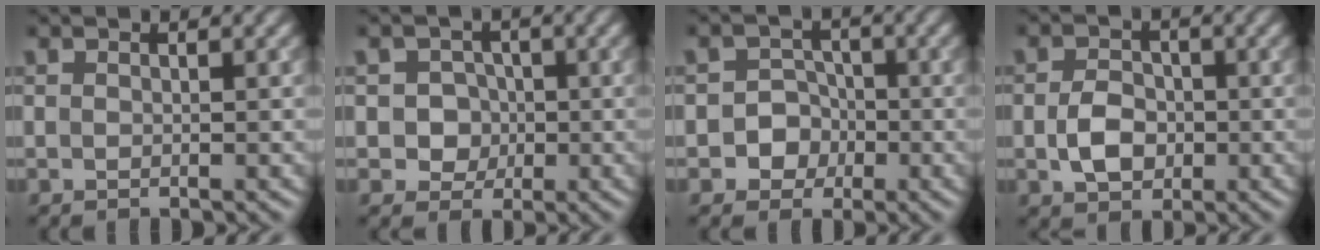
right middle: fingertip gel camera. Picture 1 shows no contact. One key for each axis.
{"total": 2.8, "fx": -0.1, "fy": 2.6, "fz": 1.1, "tx": 0.006, "ty": 0.006, "tz": -0.015}
{"total": 3.6, "fx": -1.1, "fy": 3.3, "fz": 0.8, "tx": 0.021, "ty": 0.010, "tz": -0.037}
{"total": 3.4, "fx": -0.6, "fy": 2.5, "fz": 2.2, "tx": -0.042, "ty": -0.001, "tz": -0.014}